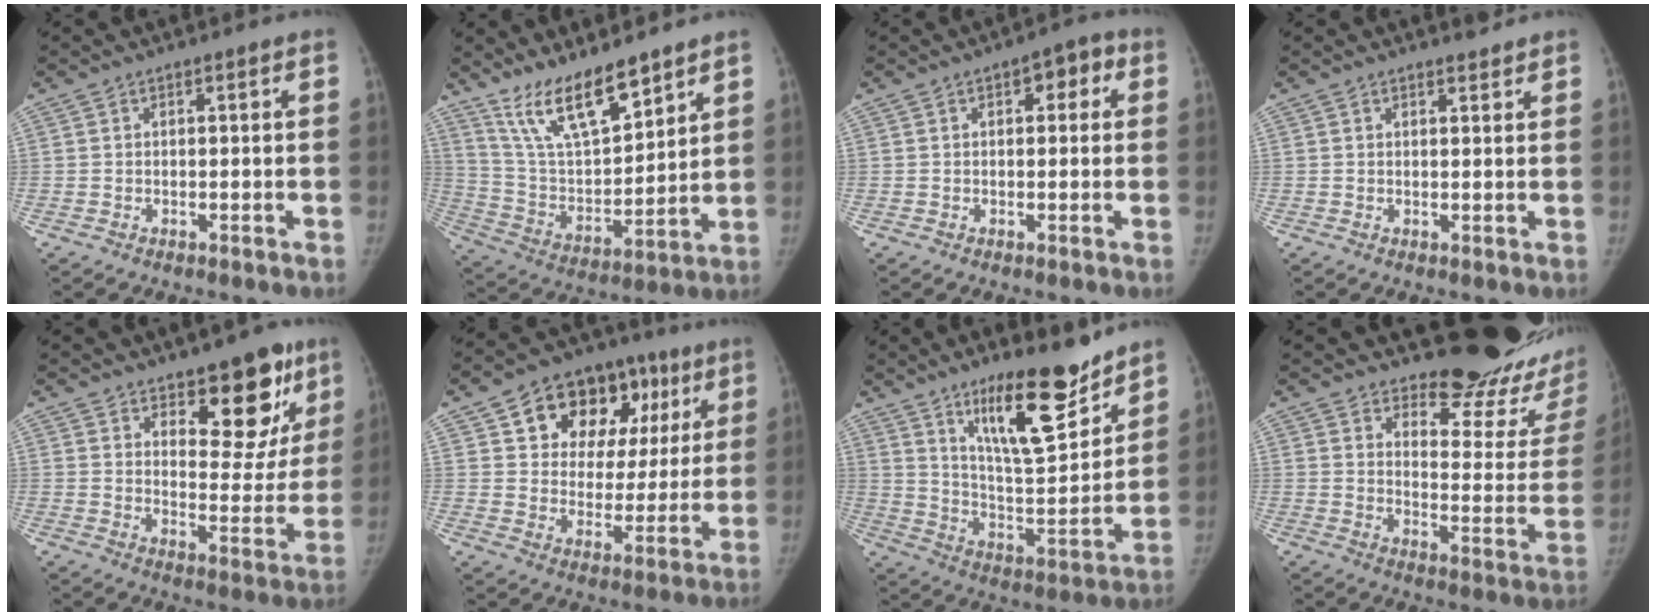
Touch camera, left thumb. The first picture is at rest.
{"total": 15.0, "force": [11.4, 4.6, 8.6], "torque": [-0.124, -0.067, 0.226]}
{"total": 4.6, "force": [1.4, 2.5, 3.6], "torque": [-0.022, 0.010, 0.009]}
{"total": 1.5, "force": [1.5, 0.3, 0.3], "torque": [0.002, -0.012, 0.022]}
{"total": 14.0, "force": [8.6, 6.6, 8.9], "torque": [-0.051, -0.056, 0.123]}
{"total": 19.4, "force": [8.2, 13.2, 11.5], "torque": [-0.109, 0.008, 0.123]}
{"total": 18.7, "force": [12.9, 5.1, 12.5], "torque": [-0.159, -0.094, 0.218]}
{"total": 21.2, "force": [18.5, 6.2, 8.3], "torque": [-0.060, -0.176, 0.225]}